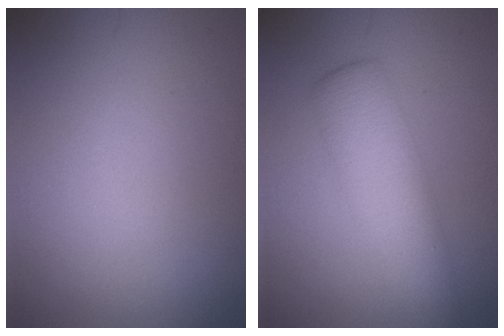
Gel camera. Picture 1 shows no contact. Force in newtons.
{"total": 5.0, "press": 5.0, "slide": 0.1}